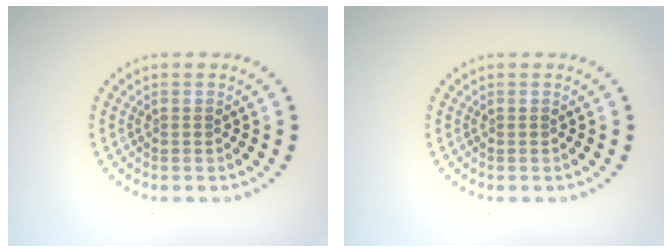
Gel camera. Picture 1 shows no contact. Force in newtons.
{"total": 0.0}